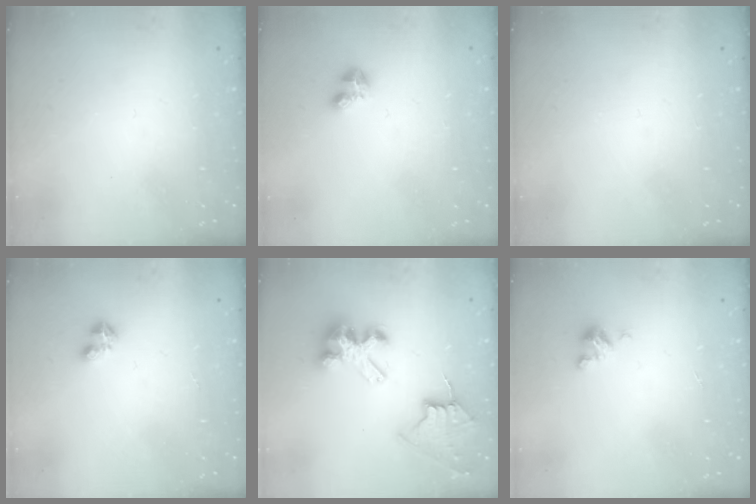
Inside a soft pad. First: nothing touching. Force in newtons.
{"total": 2.3, "press": 2.2, "slide": 0.5}
{"total": 0.0}
{"total": 2.9, "press": 2.9, "slide": 0.5}
{"total": 8.4, "press": 8.3, "slide": 0.7}
{"total": 3.7, "press": 3.7, "slide": 0.3}